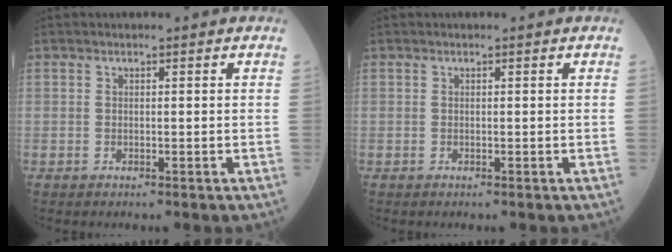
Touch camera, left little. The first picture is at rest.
{"total": 0.0}